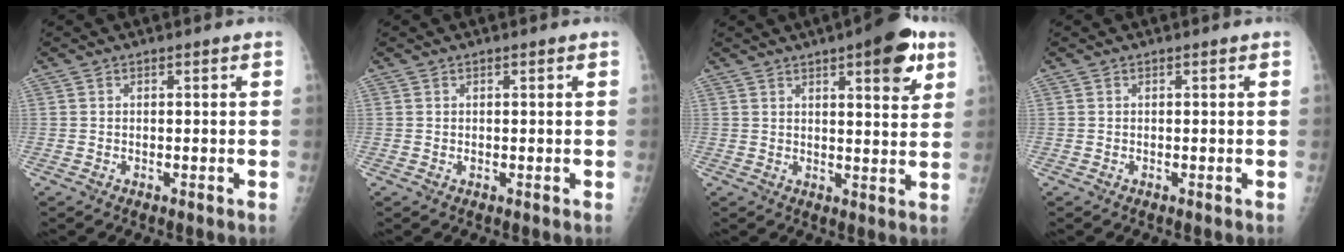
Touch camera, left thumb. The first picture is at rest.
{"total": 0.5, "force": [0.1, 0.2, 0.4], "torque": [-0.005, 0.003, 0.004]}
{"total": 10.8, "force": [5.6, 3.3, 8.7], "torque": [-0.092, -0.019, 0.067]}
{"total": 0.0}